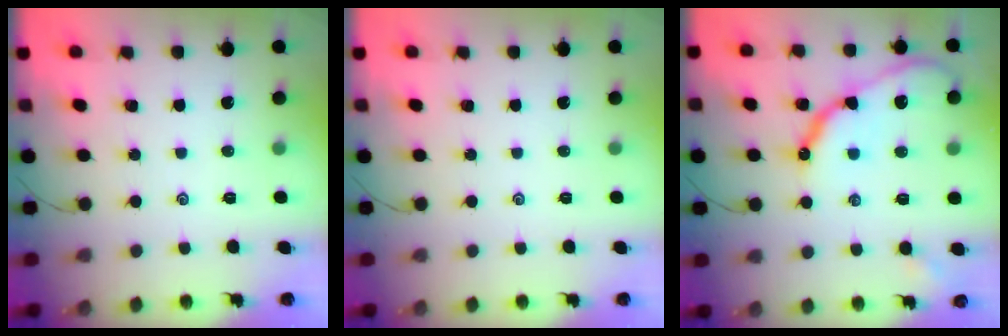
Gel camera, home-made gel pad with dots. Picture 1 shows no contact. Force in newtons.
{"total": 0.0}
{"total": 13.1, "press": 13.1, "slide": 1.2}